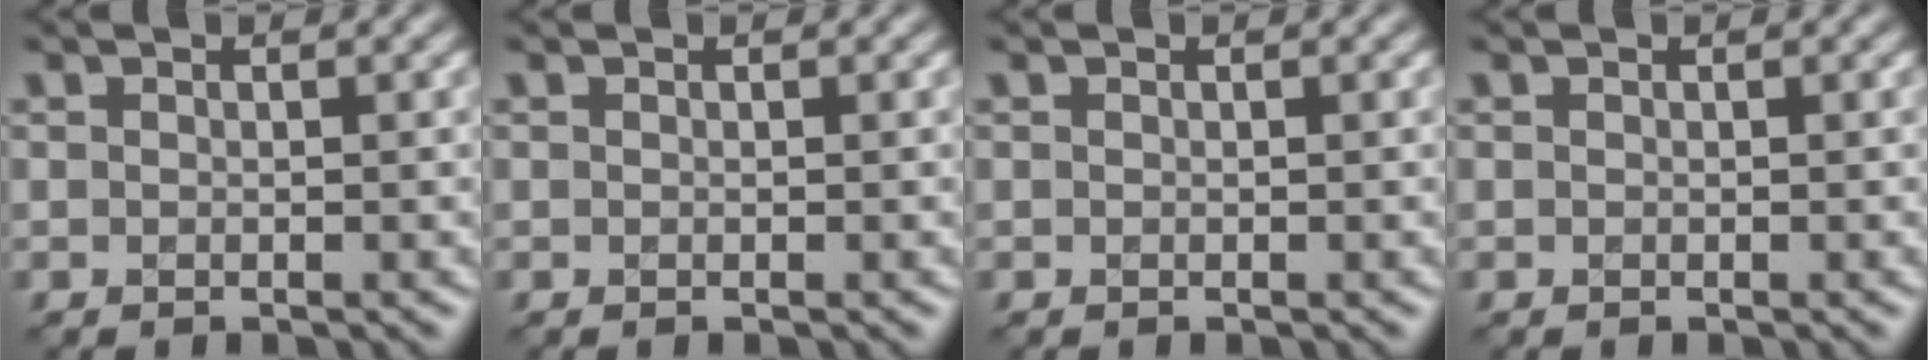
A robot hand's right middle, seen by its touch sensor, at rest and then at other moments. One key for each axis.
{"total": 0.0}
{"total": 0.0}
{"total": 0.0}